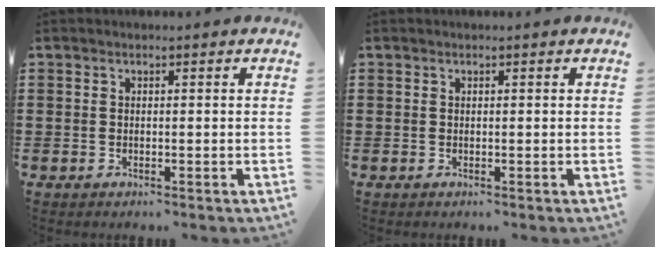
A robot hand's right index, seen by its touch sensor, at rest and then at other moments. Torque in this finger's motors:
{"motor_torque": [1.08, 1.05, -0.01, -0.01]}